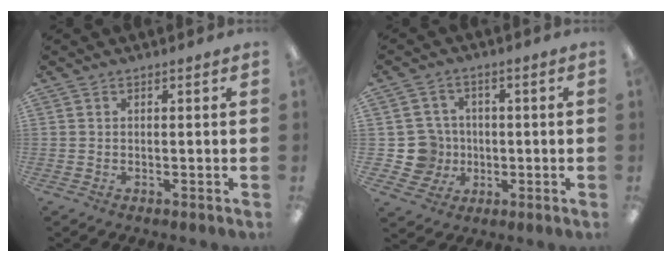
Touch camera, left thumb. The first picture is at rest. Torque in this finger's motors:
{"motor_torque": [-0.11, 0.15, 0.17, -0.18, 0.00]}